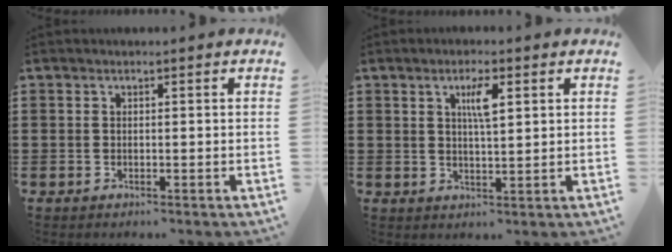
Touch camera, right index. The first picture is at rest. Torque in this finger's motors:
{"motor_torque": [0.38, -0.09, 0.13, 0.04]}